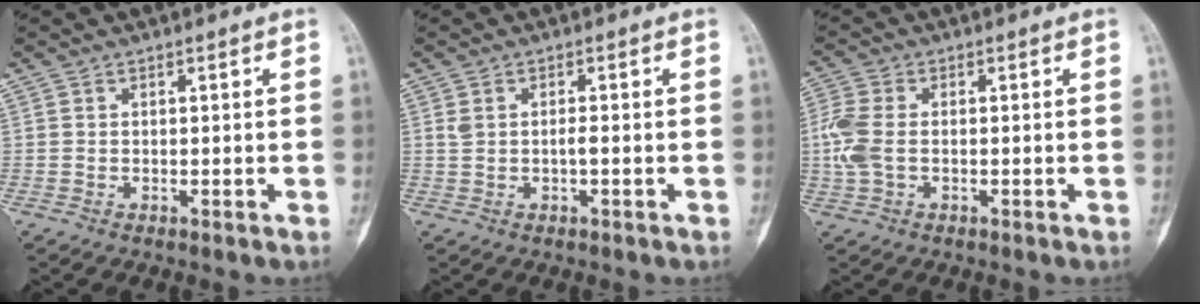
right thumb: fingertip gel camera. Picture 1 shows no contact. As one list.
[{"total": 2.1, "force": [0.1, 0.8, 1.9], "torque": [-0.044, 0.009, 0.009]}, {"total": 6.0, "force": [-0.4, 3.6, 4.8], "torque": [-0.138, 0.008, -0.010]}]